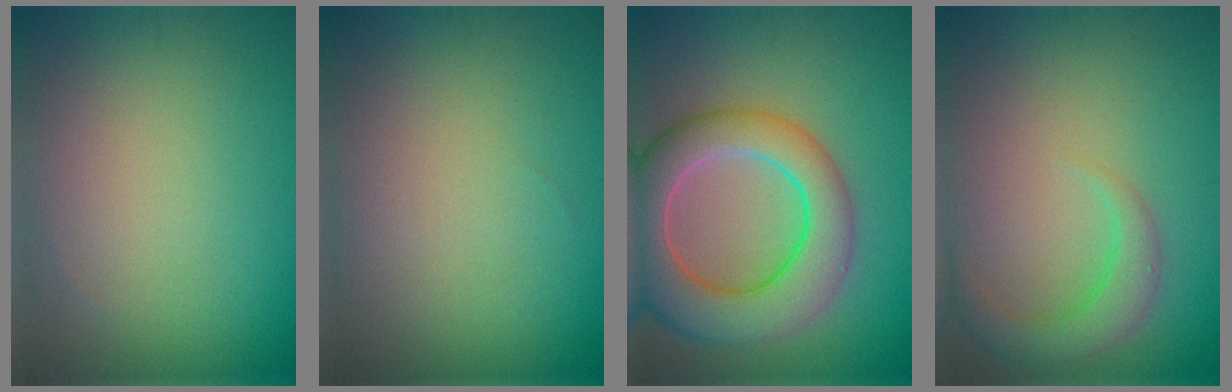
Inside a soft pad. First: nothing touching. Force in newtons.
{"total": 0.0}
{"total": 9.1, "press": 9.1, "slide": 0.5}
{"total": 3.0, "press": 3.0, "slide": 0.3}